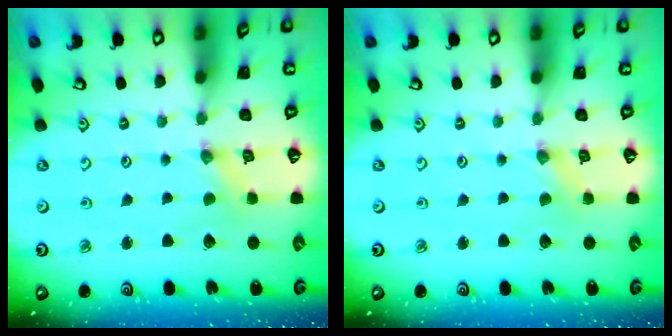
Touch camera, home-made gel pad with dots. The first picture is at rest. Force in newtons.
{"total": 0.0}